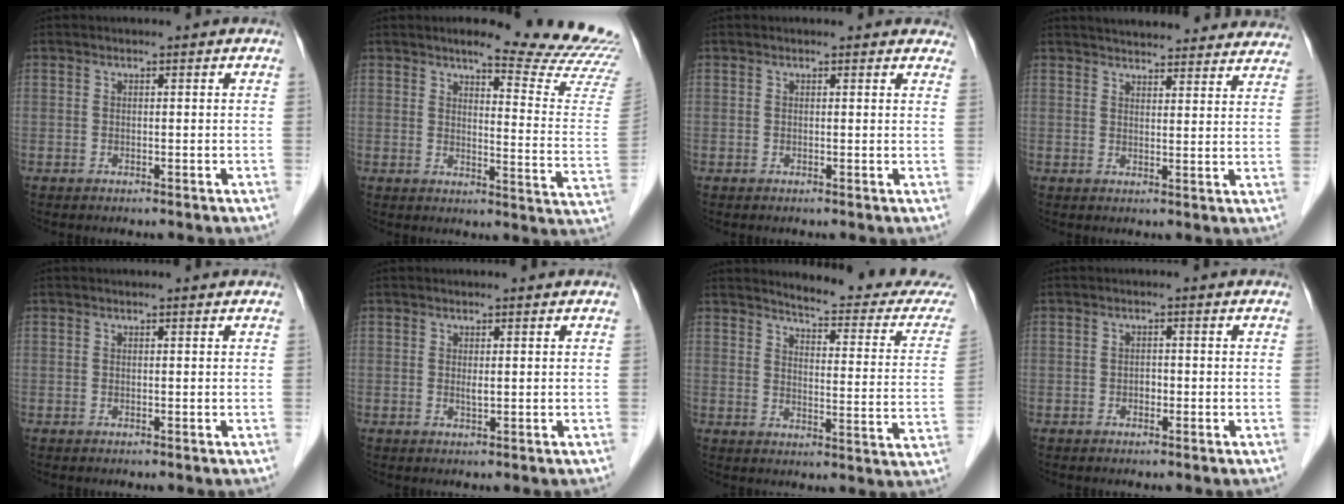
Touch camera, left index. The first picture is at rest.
{"total": 15.4, "force": [14.6, -1.0, 4.7], "torque": [-0.060, -0.120, 0.155]}
{"total": 4.1, "force": [3.8, 1.4, 1.0], "torque": [0.001, 0.002, 0.023]}
{"total": 22.3, "force": [20.9, 4.3, 6.5], "torque": [-0.087, -0.007, 0.246]}
{"total": 0.6, "force": [0.6, 0.0, 0.2], "torque": [-0.010, 0.000, 0.007]}
{"total": 0.9, "force": [0.4, 0.1, 0.9], "torque": [-0.023, -0.002, 0.006]}
{"total": 16.8, "force": [16.2, 0.8, 4.3], "torque": [-0.050, -0.096, 0.175]}
{"total": 0.9, "force": [-0.3, 0.6, 0.6], "torque": [-0.008, 0.003, -0.007]}